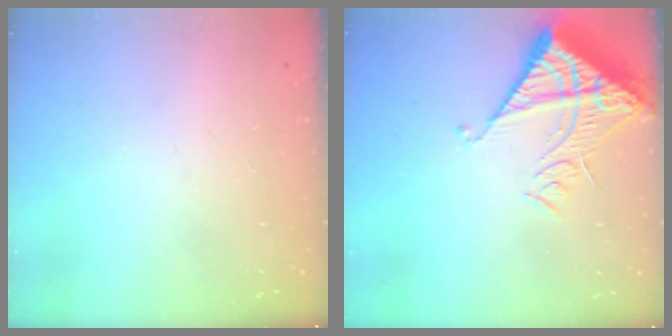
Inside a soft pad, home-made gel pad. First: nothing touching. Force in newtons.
{"total": 13.1, "press": 13.0, "slide": 1.7}